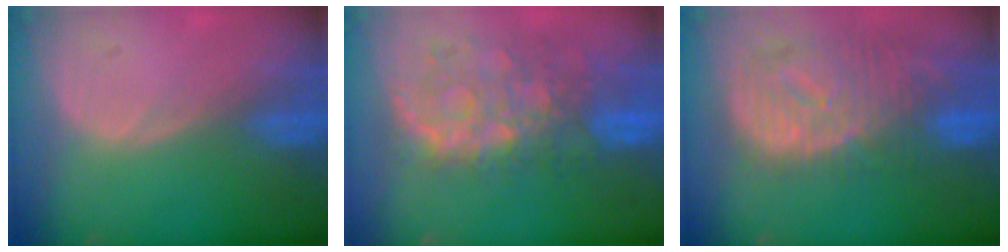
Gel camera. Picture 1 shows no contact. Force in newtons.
{"total": 10.9, "press": 9.5, "slide": 5.2}
{"total": 12.4, "press": 10.7, "slide": 6.3}